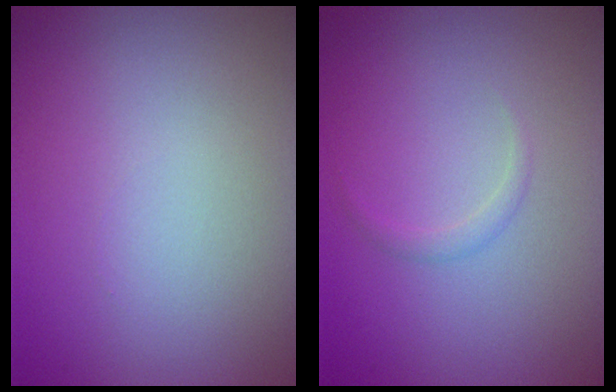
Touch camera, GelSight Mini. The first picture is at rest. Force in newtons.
{"total": 0.7, "press": 0.7, "slide": 0.0}